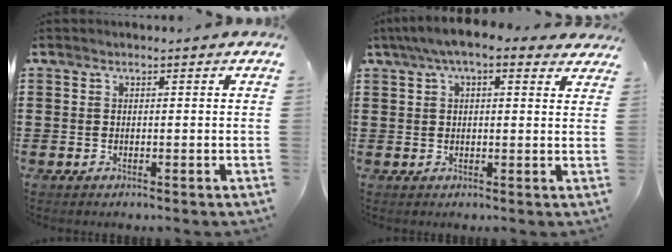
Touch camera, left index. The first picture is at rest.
{"total": 5.3, "force": [3.4, 1.4, 3.9], "torque": [-0.082, 0.003, 0.058]}